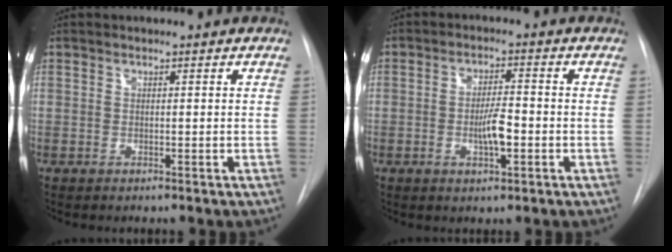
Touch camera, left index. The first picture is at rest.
{"total": 4.7, "force": [-1.1, 1.1, 4.4], "torque": [-0.080, 0.000, -0.019]}